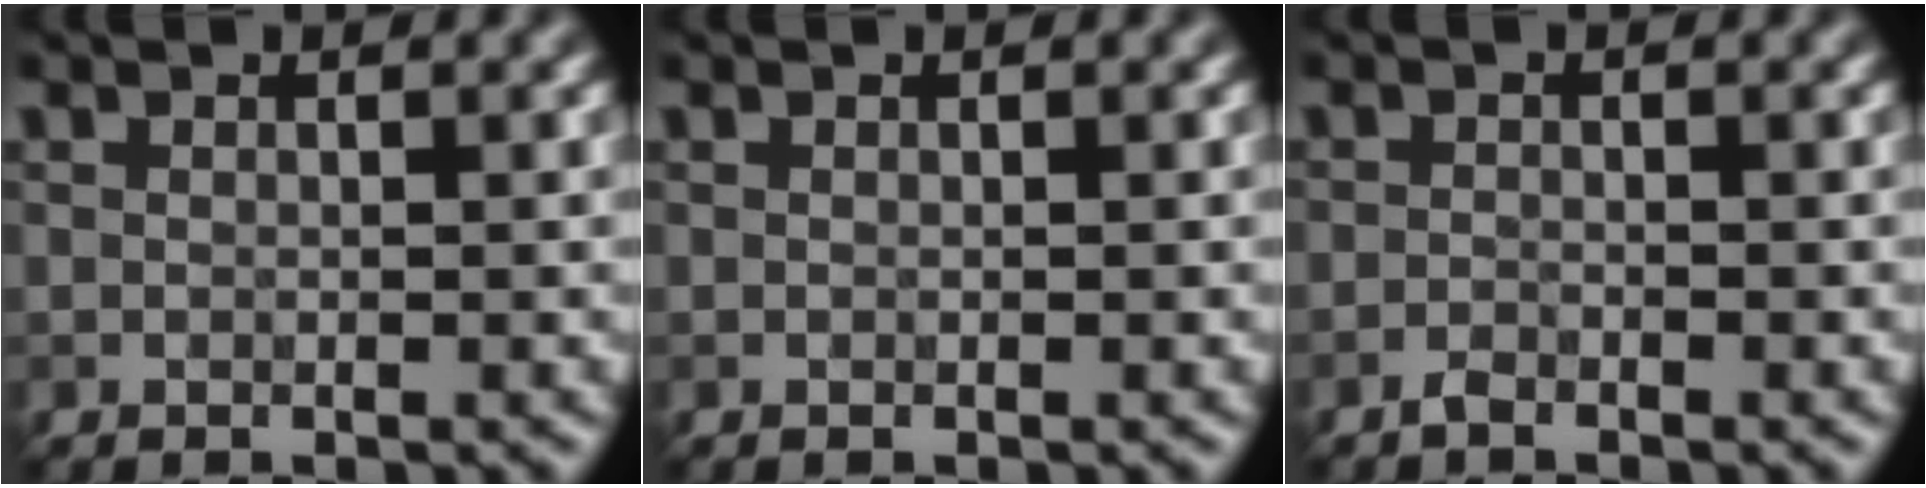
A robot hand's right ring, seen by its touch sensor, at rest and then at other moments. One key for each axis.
{"total": 0.0}
{"total": 0.8, "fx": -0.7, "fy": 0.2, "fz": 0.3, "tx": -0.004, "ty": 0.001, "tz": -0.016}